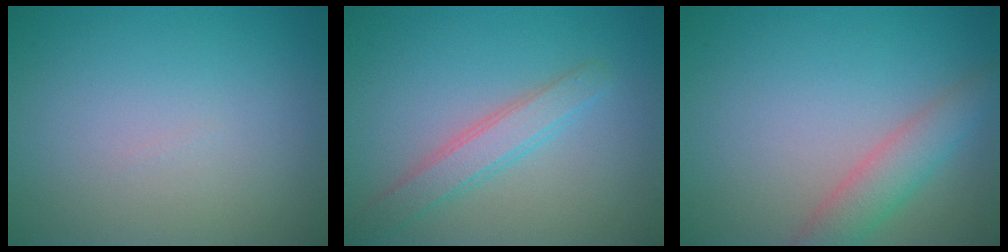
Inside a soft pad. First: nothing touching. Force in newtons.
{"total": 2.8, "press": 2.8, "slide": 0.1}
{"total": 3.3, "press": 3.3, "slide": 0.3}